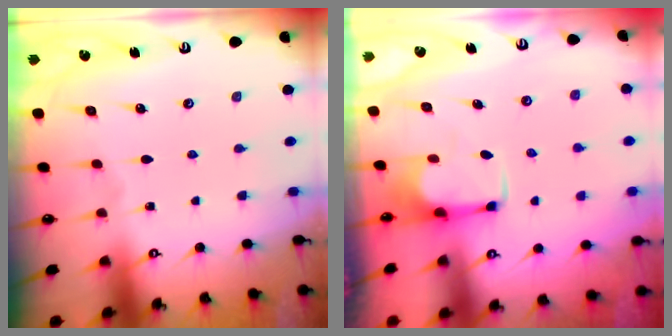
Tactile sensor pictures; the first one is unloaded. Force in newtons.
{"total": 2.5, "press": 2.3, "slide": 0.9}